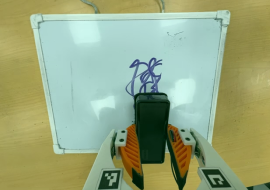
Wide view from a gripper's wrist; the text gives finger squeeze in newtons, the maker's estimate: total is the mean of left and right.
{"total": 7.9, "left": 6.4, "right": 9.3}